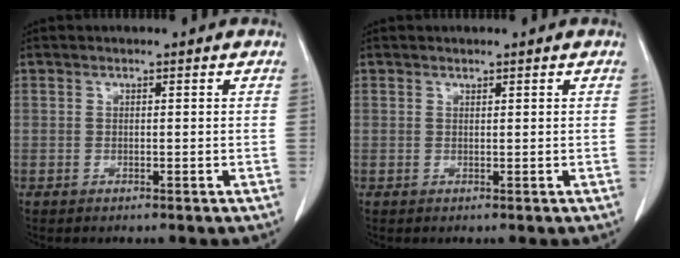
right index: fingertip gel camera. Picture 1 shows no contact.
{"total": 0.0}